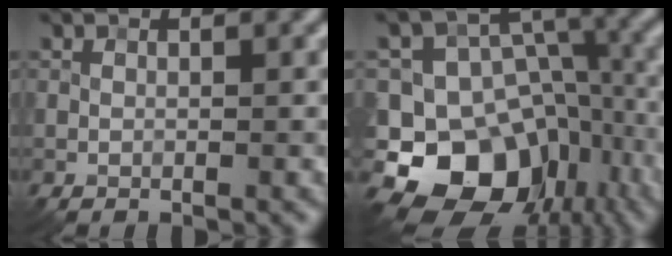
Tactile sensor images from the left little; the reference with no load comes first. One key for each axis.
{"total": 14.0, "fx": -6.9, "fy": 10.8, "fz": 5.8, "tx": -0.112, "ty": 0.017, "tz": -0.119}